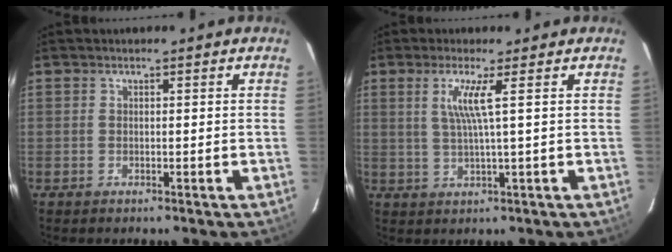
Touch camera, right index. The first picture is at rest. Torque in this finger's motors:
{"motor_torque": [-0.07, 0.03, 0.22, 0.07]}